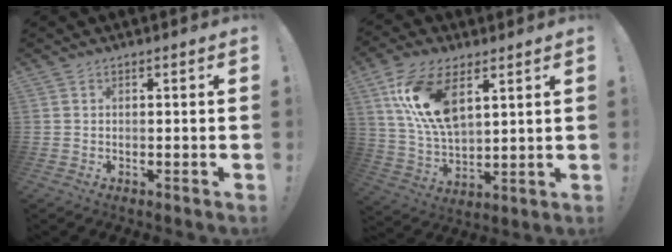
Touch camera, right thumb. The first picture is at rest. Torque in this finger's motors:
{"motor_torque": [0.23, 1.52, 1.71, 0.54, 0.46]}